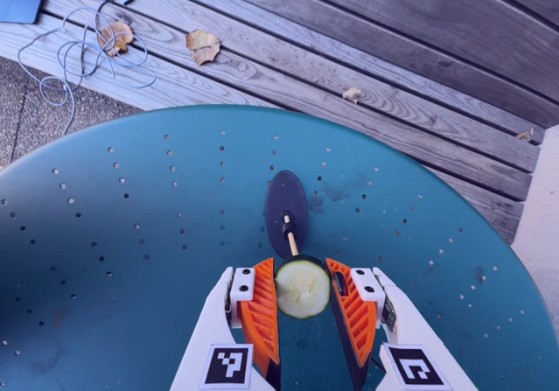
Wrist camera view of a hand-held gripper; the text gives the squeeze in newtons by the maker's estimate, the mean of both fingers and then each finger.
{"total": 11.8, "left": 11.7, "right": 11.8}